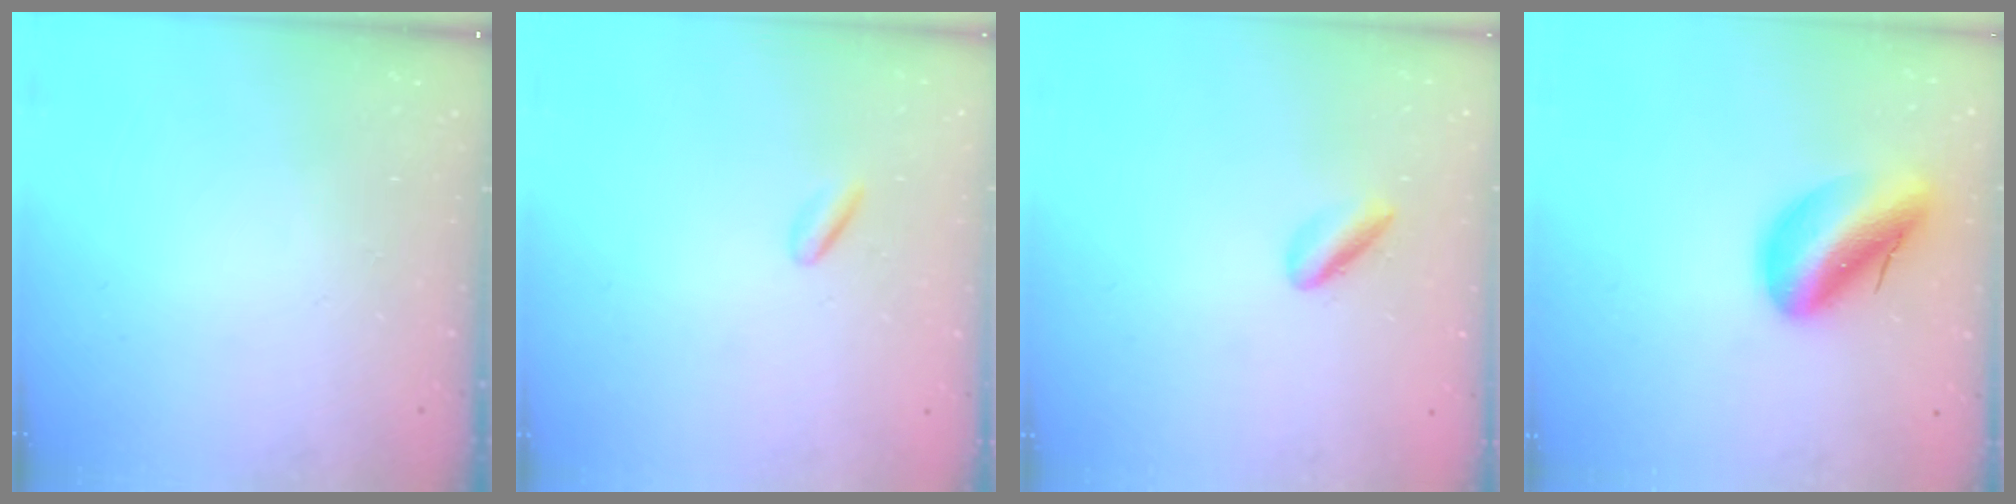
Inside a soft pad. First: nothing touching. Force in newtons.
{"total": 1.5, "press": 1.3, "slide": 0.7}
{"total": 2.2, "press": 2.2, "slide": 0.4}
{"total": 14.3, "press": 13.7, "slide": 4.1}